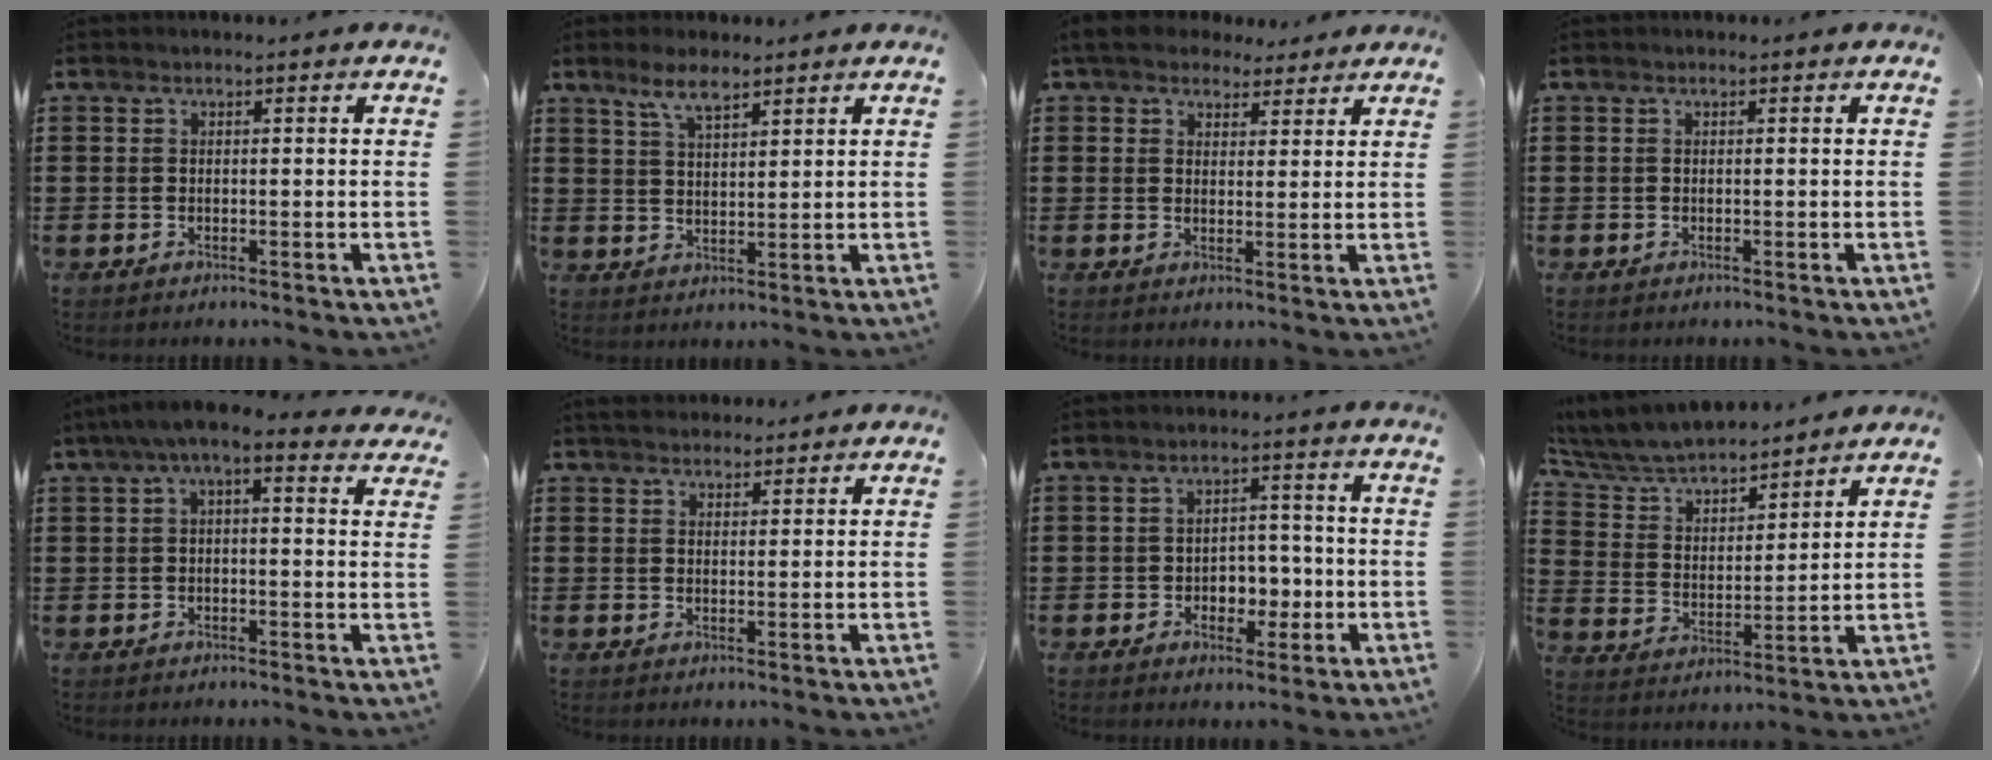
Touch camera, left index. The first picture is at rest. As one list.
[{"total": 4.9, "force": [3.6, 1.4, 3.0], "torque": [-0.068, 0.003, 0.065]}, {"total": 4.9, "force": [4.1, 2.3, 1.5], "torque": [-0.045, 0.004, 0.078]}, {"total": 0.0}, {"total": 4.7, "force": [2.4, 1.1, 3.9], "torque": [-0.080, 0.002, 0.039]}, {"total": 2.7, "force": [2.6, 0.9, 0.2], "torque": [-0.011, 0.001, 0.050]}, {"total": 4.4, "force": [-1.1, 3.4, 2.6], "torque": [-0.041, 0.002, -0.028]}, {"total": 6.7, "force": [6.4, 1.2, 1.7], "torque": [-0.065, -0.039, 0.109]}]